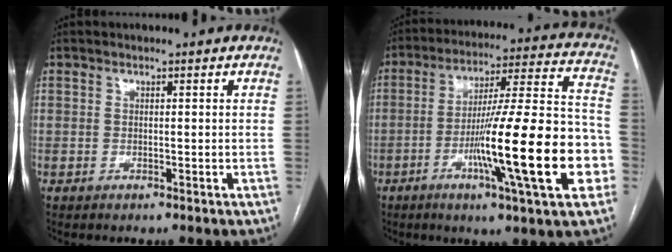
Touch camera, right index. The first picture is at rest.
{"total": 22.6, "force": [-6.7, 1.4, 21.5], "torque": [-0.299, 0.001, -0.103]}